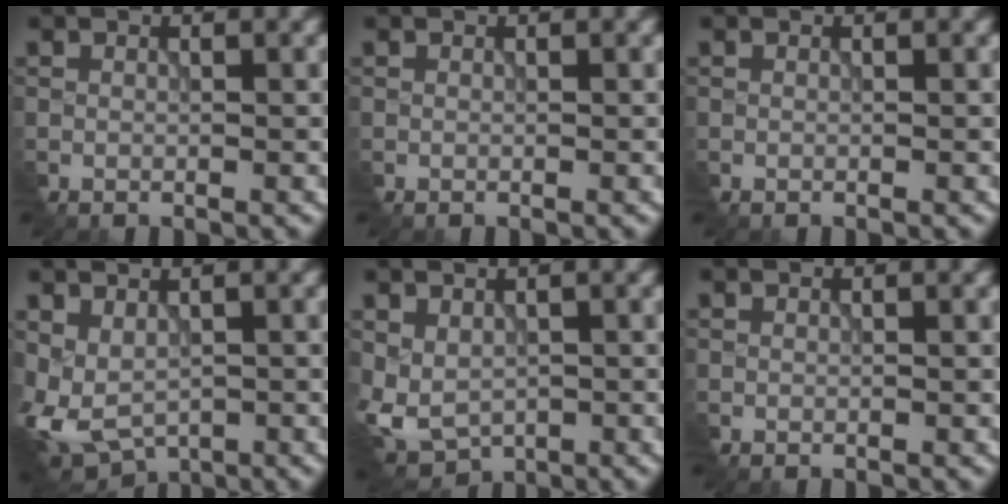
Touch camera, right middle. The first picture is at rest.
{"total": 0.0}
{"total": 0.0}
{"total": 4.3, "force": [-0.2, 2.8, 3.2], "torque": [-0.080, -0.004, 0.004]}
{"total": 3.8, "force": [-0.3, 2.9, 2.4], "torque": [-0.059, -0.009, 0.001]}
{"total": 0.0}